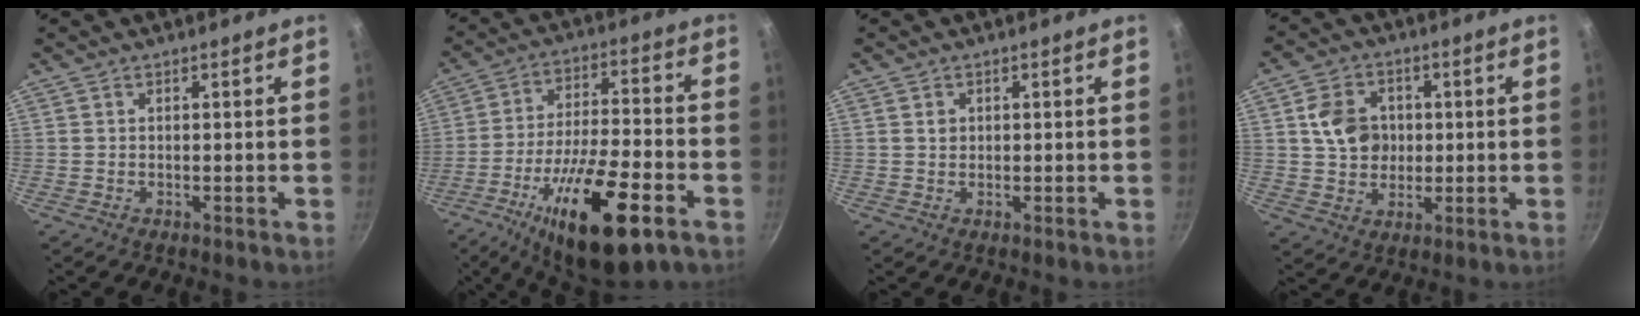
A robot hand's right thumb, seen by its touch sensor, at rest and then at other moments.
{"total": 21.5, "force": [-10.3, 7.0, 17.5], "torque": [-0.289, 0.028, -0.168]}
{"total": 1.5, "force": [0.5, 1.2, 0.6], "torque": [-0.009, 0.002, 0.009]}
{"total": 9.3, "force": [1.6, 7.7, 4.9], "torque": [-0.058, 0.003, 0.025]}